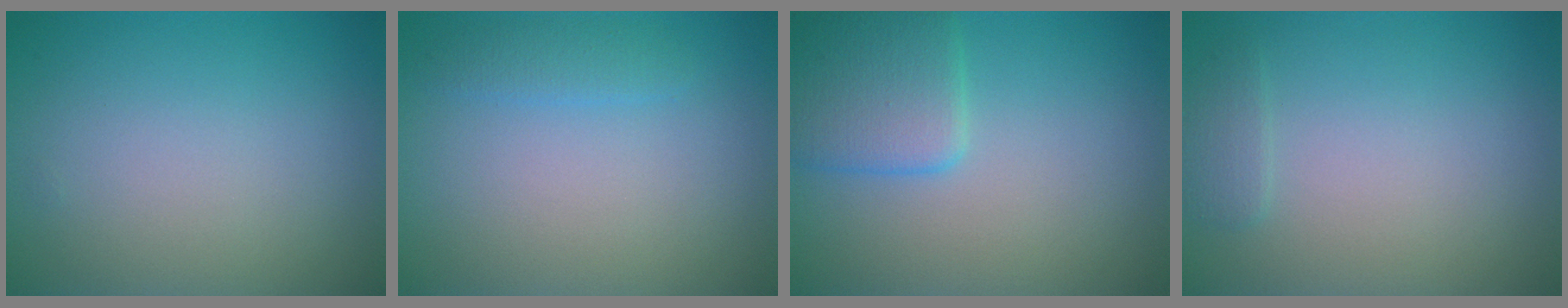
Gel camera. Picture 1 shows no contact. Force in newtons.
{"total": 1.3, "press": 1.3, "slide": 0.1}
{"total": 3.9, "press": 3.9, "slide": 0.2}
{"total": 1.1, "press": 1.1, "slide": 0.1}